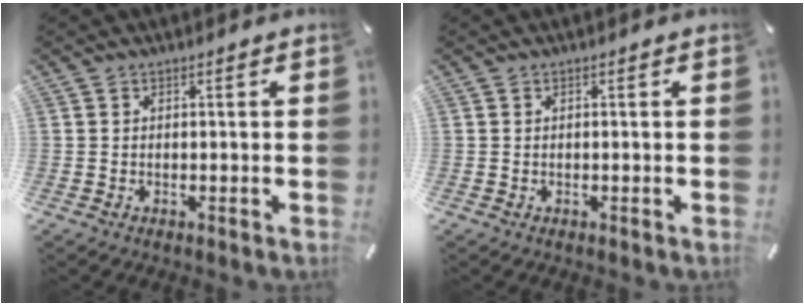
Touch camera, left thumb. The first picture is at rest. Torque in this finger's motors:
{"motor_torque": [0.00, 0.00, 0.00, 0.00, 0.00]}